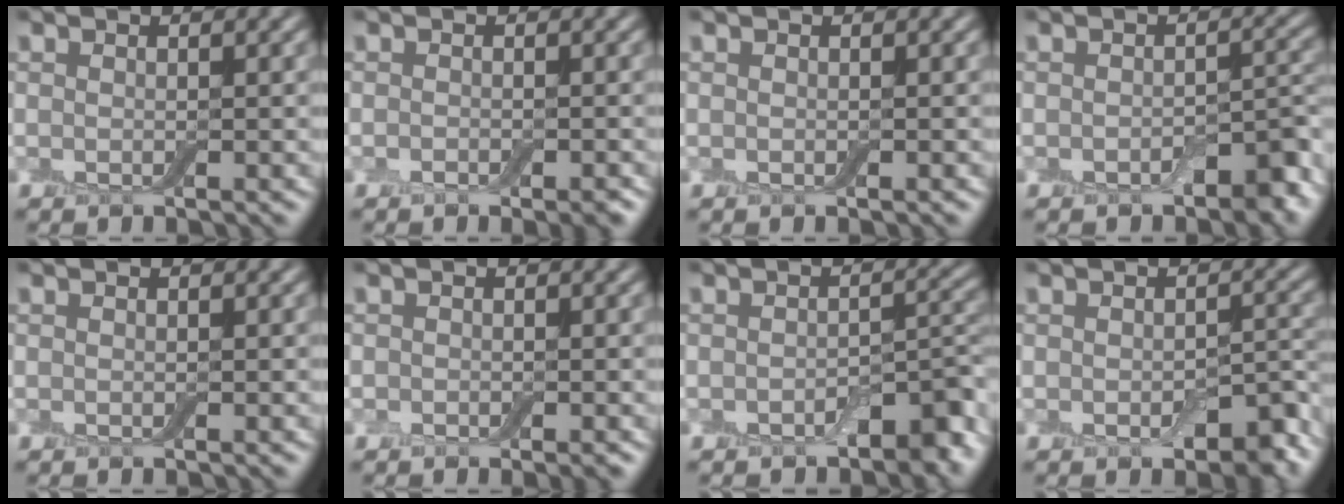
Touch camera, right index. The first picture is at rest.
{"total": 1.3, "force": [-0.8, 0.5, 0.9], "torque": [-0.013, -0.004, -0.011]}
{"total": 0.0}
{"total": 3.1, "force": [-1.8, 1.4, 2.1], "torque": [-0.026, 0.003, -0.026]}
{"total": 0.0}
{"total": 0.9, "force": [-0.5, 0.5, 0.5], "torque": [-0.007, -0.005, -0.008]}
{"total": 3.5, "force": [-2.1, 1.6, 2.3], "torque": [-0.027, 0.003, -0.031]}
{"total": 3.5, "force": [-1.5, 1.8, 2.6], "torque": [-0.034, -0.005, -0.018]}